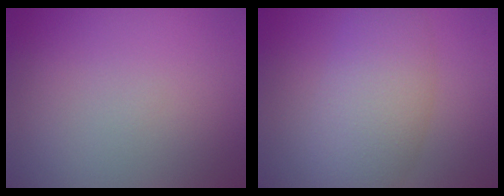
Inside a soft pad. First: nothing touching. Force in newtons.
{"total": 6.1, "press": 6.1, "slide": 0.1}